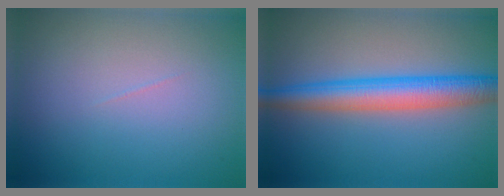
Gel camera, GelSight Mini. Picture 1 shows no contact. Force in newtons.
{"total": 5.6, "press": 5.6, "slide": 0.1}